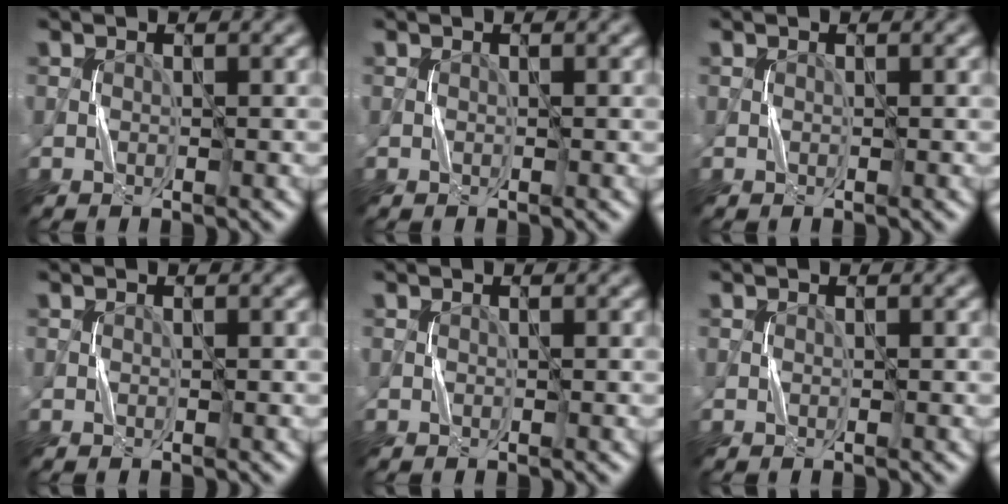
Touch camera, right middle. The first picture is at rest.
{"total": 0.0}
{"total": 0.0}
{"total": 0.0}
{"total": 0.0}
{"total": 0.0}